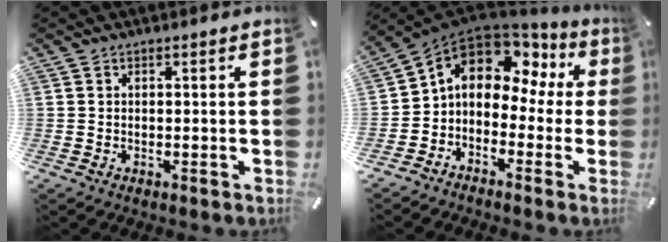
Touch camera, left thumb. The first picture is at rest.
{"total": 9.2, "force": [3.3, 6.9, 5.1], "torque": [-0.103, -0.015, 0.062]}